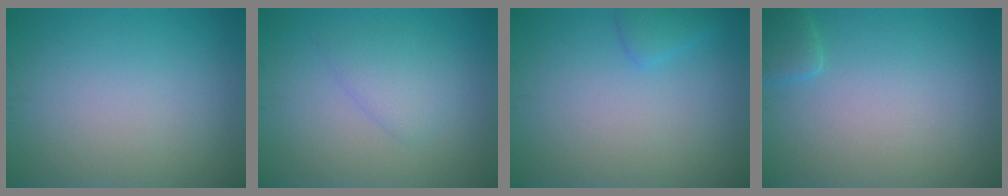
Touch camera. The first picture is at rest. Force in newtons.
{"total": 2.2, "press": 2.2, "slide": 0.2}
{"total": 1.4, "press": 1.4, "slide": 0.1}
{"total": 1.6, "press": 1.6, "slide": 0.1}